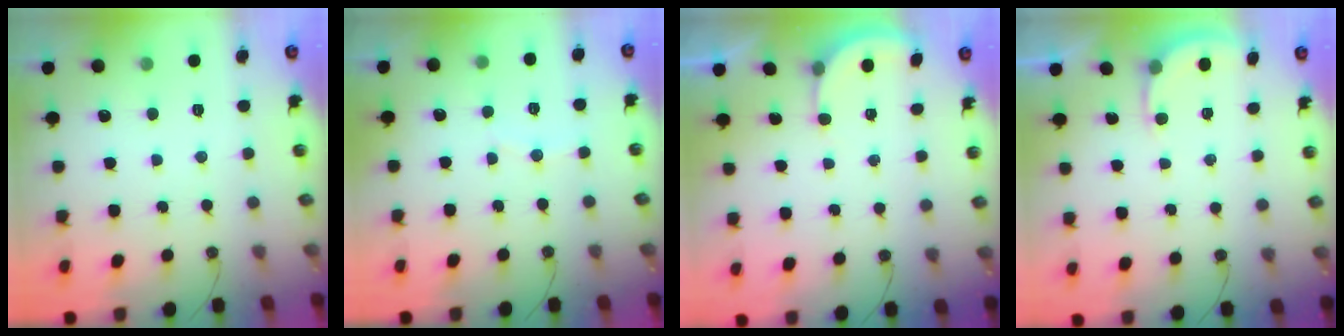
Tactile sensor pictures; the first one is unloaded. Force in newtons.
{"total": 5.0, "press": 4.8, "slide": 1.3}
{"total": 1.6, "press": 1.6, "slide": 0.3}
{"total": 2.7, "press": 2.7, "slide": 0.2}